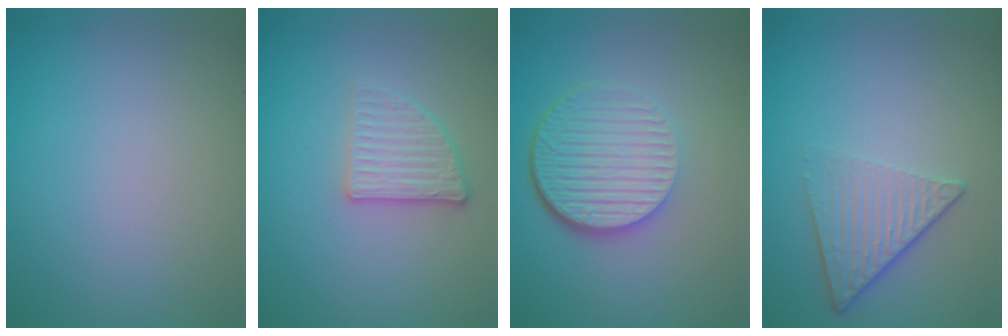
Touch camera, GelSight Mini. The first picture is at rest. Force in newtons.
{"total": 2.6, "press": 2.3, "slide": 1.3}
{"total": 6.6, "press": 4.4, "slide": 4.9}
{"total": 4.5, "press": 3.1, "slide": 3.3}